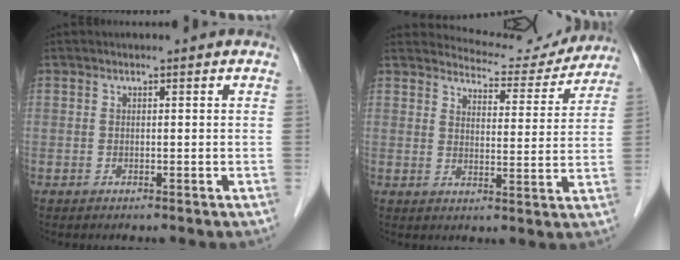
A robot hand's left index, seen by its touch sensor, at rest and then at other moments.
{"total": 10.7, "force": [10.5, 2.1, 0.5], "torque": [-0.001, -0.010, 0.126]}